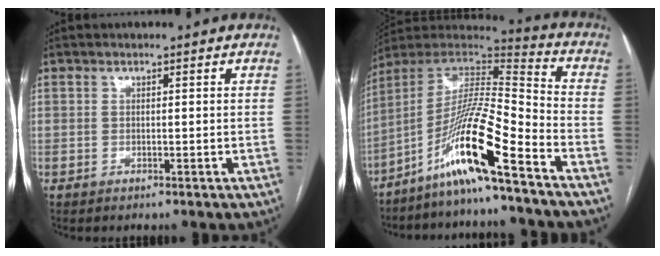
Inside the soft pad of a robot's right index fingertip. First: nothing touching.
{"total": 15.4, "force": [-9.6, -0.4, 12.0], "torque": [-0.235, -0.004, -0.179]}